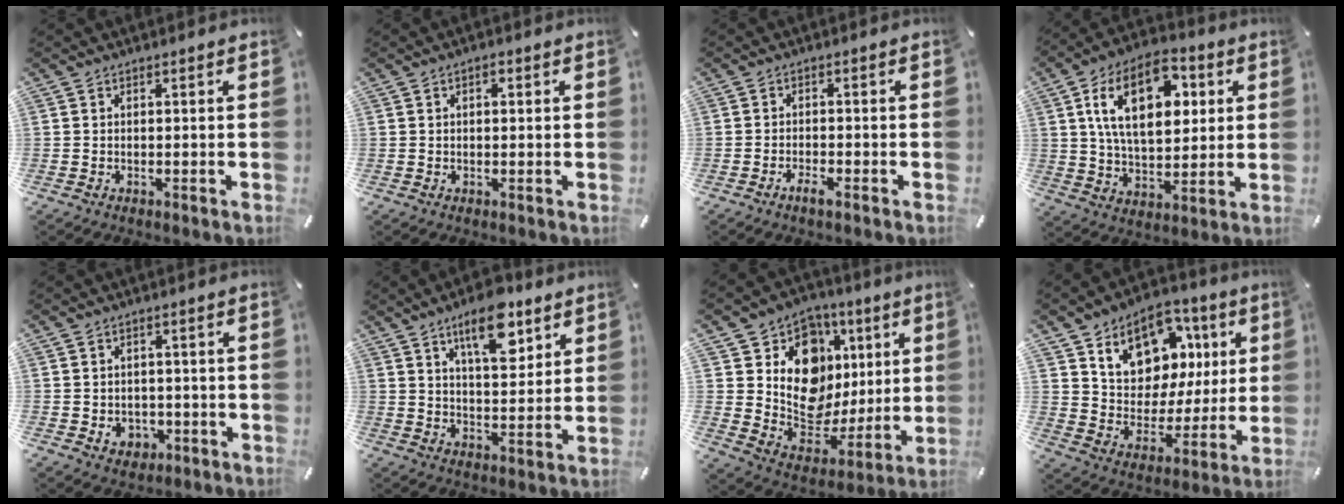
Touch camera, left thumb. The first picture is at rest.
{"total": 1.6, "force": [0.3, 1.0, 1.2], "torque": [-0.025, 0.006, 0.005]}
{"total": 2.5, "force": [-1.8, 0.7, 1.6], "torque": [-0.034, 0.005, -0.035]}
{"total": 19.0, "force": [6.5, 11.3, 13.8], "torque": [-0.246, 0.000, 0.106]}
{"total": 4.2, "force": [-0.9, 3.8, 1.6], "torque": [-0.014, 0.001, -0.017]}
{"total": 12.8, "force": [7.8, 5.6, 8.4], "torque": [-0.124, -0.033, 0.133]}
{"total": 15.0, "force": [3.7, 12.8, 6.8], "torque": [-0.083, -0.039, 0.075]}
{"total": 13.3, "force": [7.5, 10.0, 4.6], "torque": [-0.080, -0.058, 0.139]}